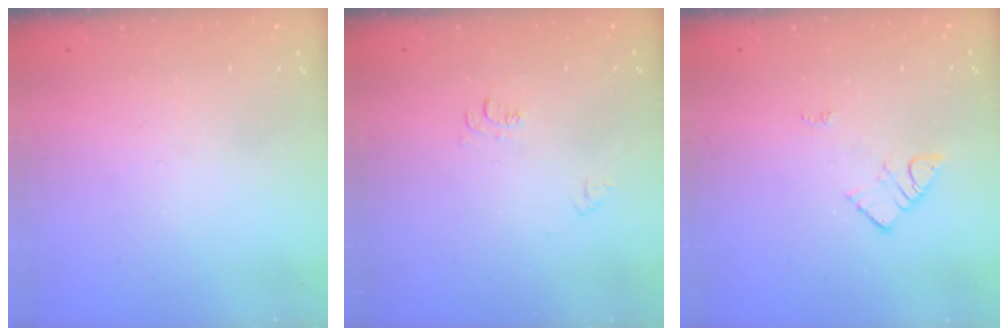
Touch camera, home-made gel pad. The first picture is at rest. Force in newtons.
{"total": 3.9, "press": 3.9, "slide": 0.5}
{"total": 3.9, "press": 3.8, "slide": 0.4}